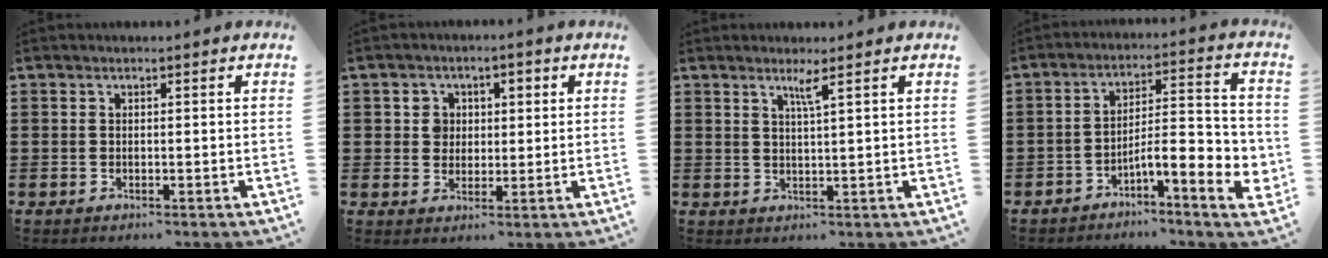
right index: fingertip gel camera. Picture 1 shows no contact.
{"total": 3.4, "force": [0.6, 3.0, 1.4], "torque": [-0.042, 0.010, 0.006]}
{"total": 2.3, "force": [1.5, -0.4, 1.8], "torque": [-0.036, -0.006, 0.024]}
{"total": 8.2, "force": [-3.9, 2.1, 7.0], "torque": [-0.100, -0.015, -0.072]}